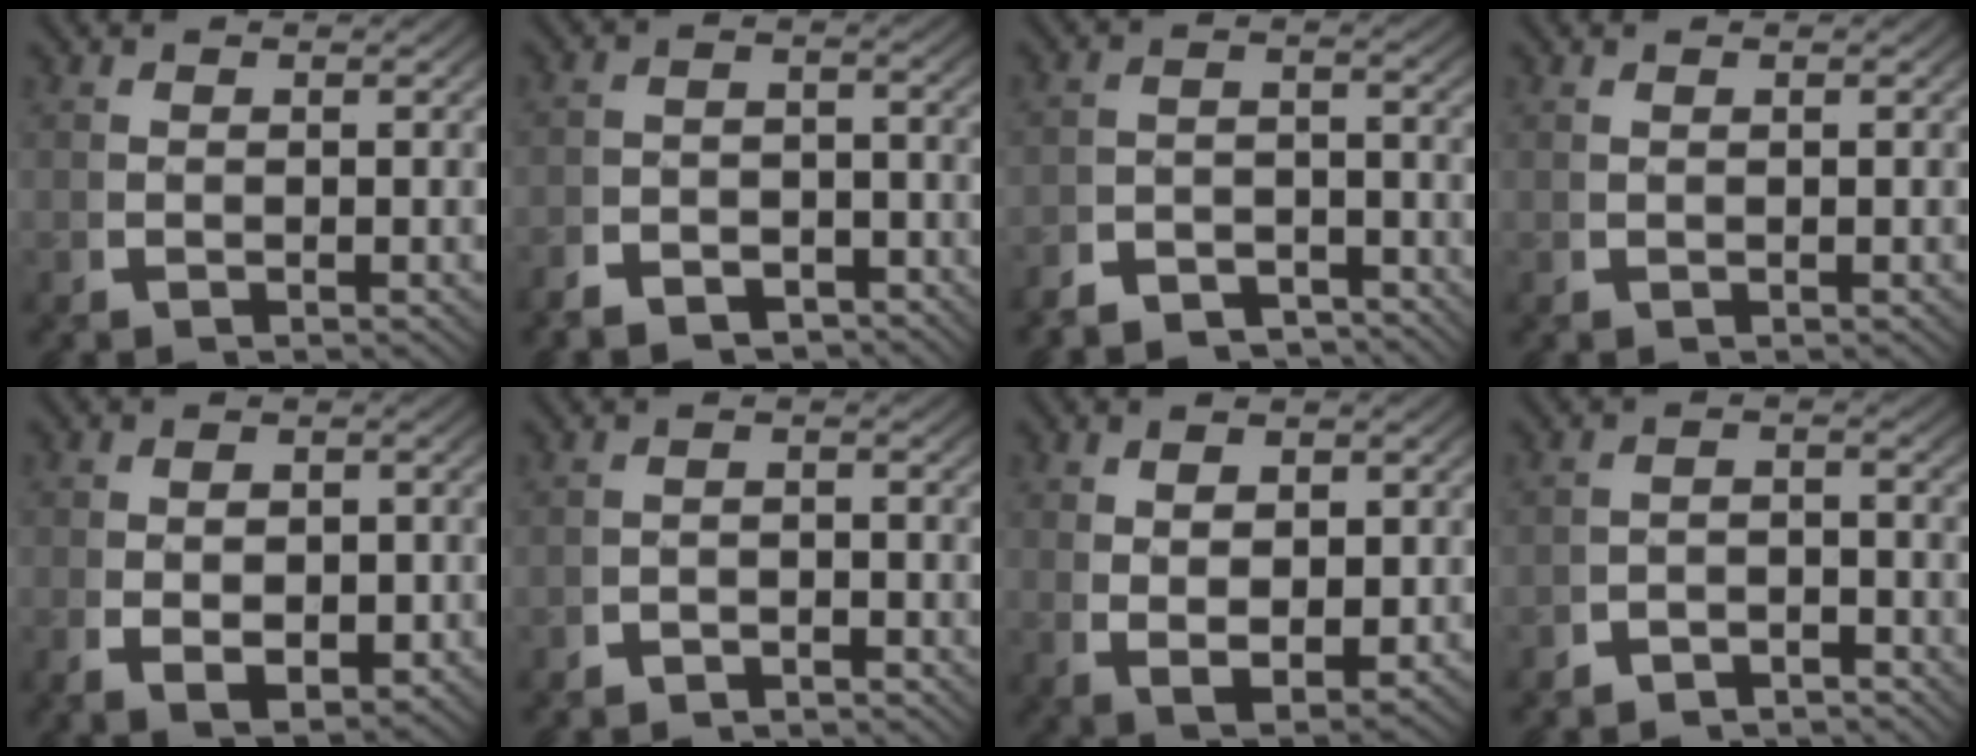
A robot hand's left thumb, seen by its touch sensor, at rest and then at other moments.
{"total": 3.5, "force": [-3.1, 1.3, 0.9], "torque": [-0.001, -0.011, -0.057]}
{"total": 4.9, "force": [-4.4, 1.7, 1.1], "torque": [-0.006, -0.021, -0.076]}
{"total": 0.5, "force": [0.3, -0.3, 0.3], "torque": [-0.010, 0.001, 0.008]}
{"total": 4.9, "force": [-0.8, 3.1, 3.7], "torque": [-0.062, -0.018, -0.005]}
{"total": 2.6, "force": [-2.5, 0.5, 0.3], "torque": [0.000, -0.009, -0.043]}
{"total": 6.0, "force": [-0.2, 3.6, 4.7], "torque": [-0.102, -0.025, 0.015]}
{"total": 3.5, "force": [-3.4, 0.8, 0.6], "torque": [-0.001, -0.009, -0.058]}